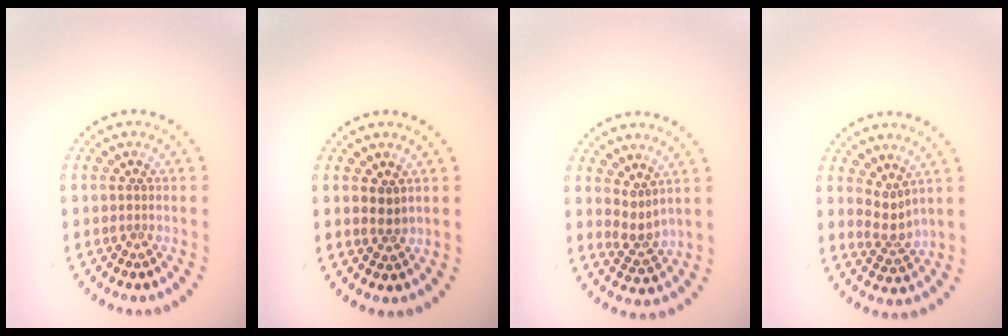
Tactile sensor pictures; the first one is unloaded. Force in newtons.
{"total": 1.3, "press": 1.1, "slide": 0.7}
{"total": 2.1, "press": 1.5, "slide": 1.5}
{"total": 2.3, "press": 1.6, "slide": 1.7}